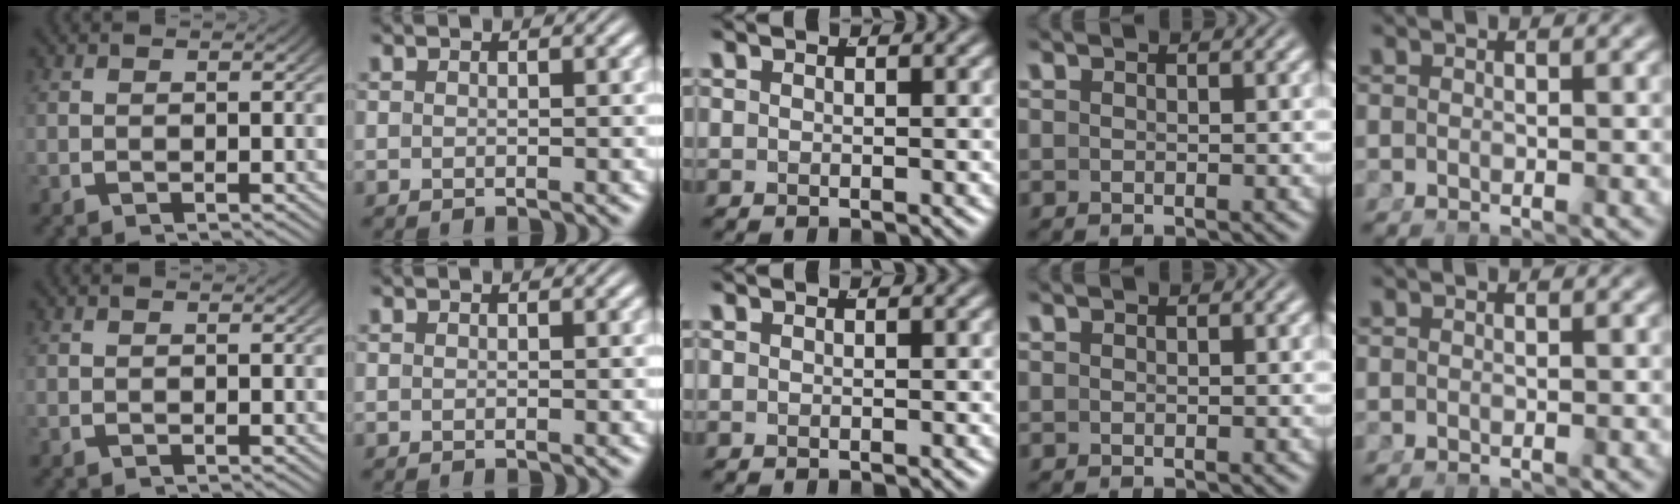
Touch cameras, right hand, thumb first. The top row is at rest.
{}